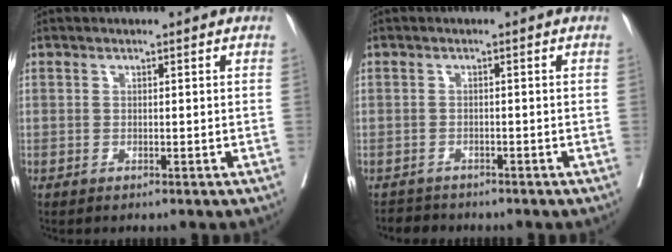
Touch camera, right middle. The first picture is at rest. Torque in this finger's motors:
{"motor_torque": [0.11, -0.11, -0.02, -0.01]}